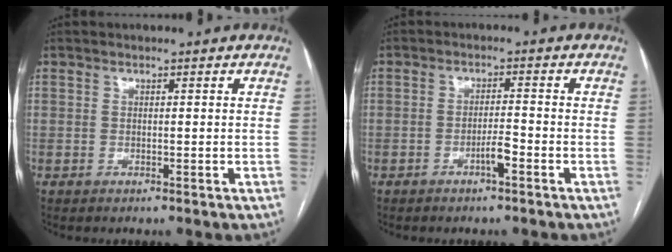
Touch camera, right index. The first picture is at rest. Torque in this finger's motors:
{"motor_torque": [0.83, 0.06, 0.41, 0.13]}